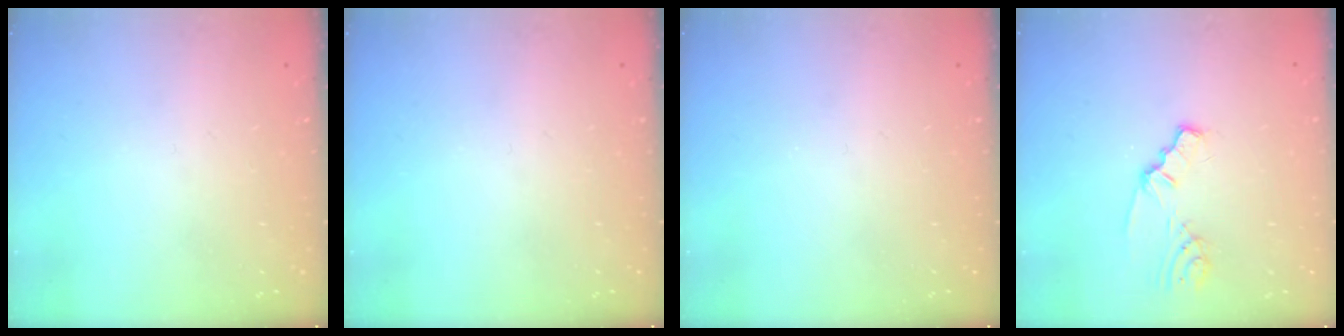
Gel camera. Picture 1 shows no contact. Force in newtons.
{"total": 0.0}
{"total": 0.0}
{"total": 2.4, "press": 2.4, "slide": 0.2}